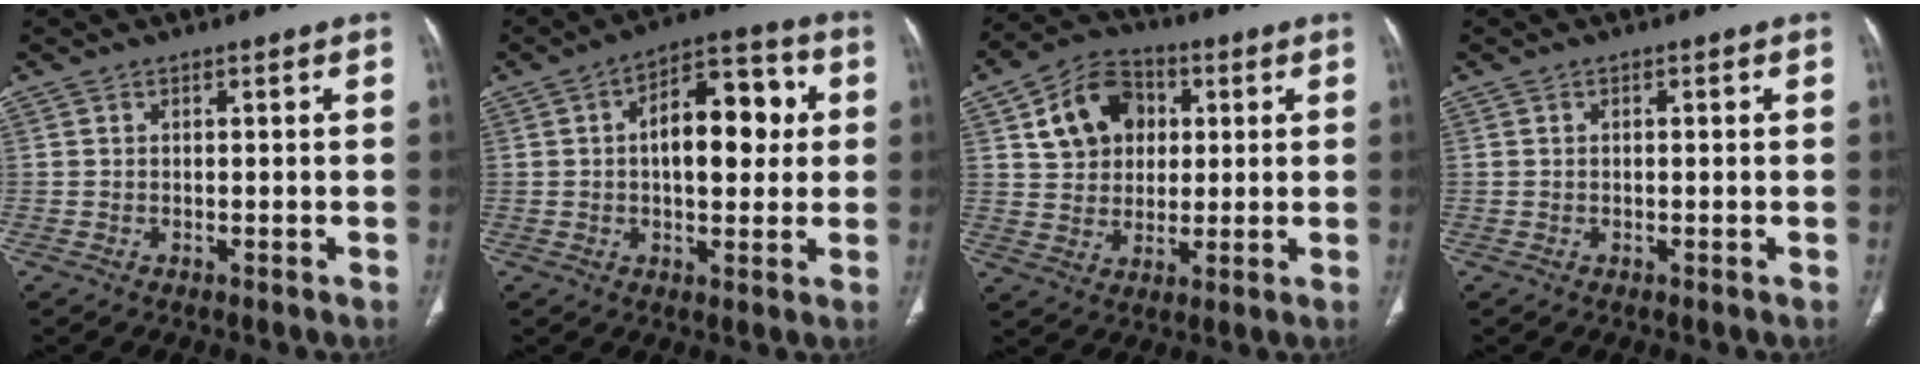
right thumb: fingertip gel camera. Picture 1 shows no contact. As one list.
[{"total": 14.1, "force": [2.0, 7.3, 11.9], "torque": [-0.146, 0.024, 0.023]}, {"total": 12.6, "force": [3.7, 9.9, 6.8], "torque": [-0.084, 0.003, 0.061]}, {"total": 0.5, "force": [0.1, 0.1, 0.5], "torque": [-0.014, 0.002, 0.002]}]